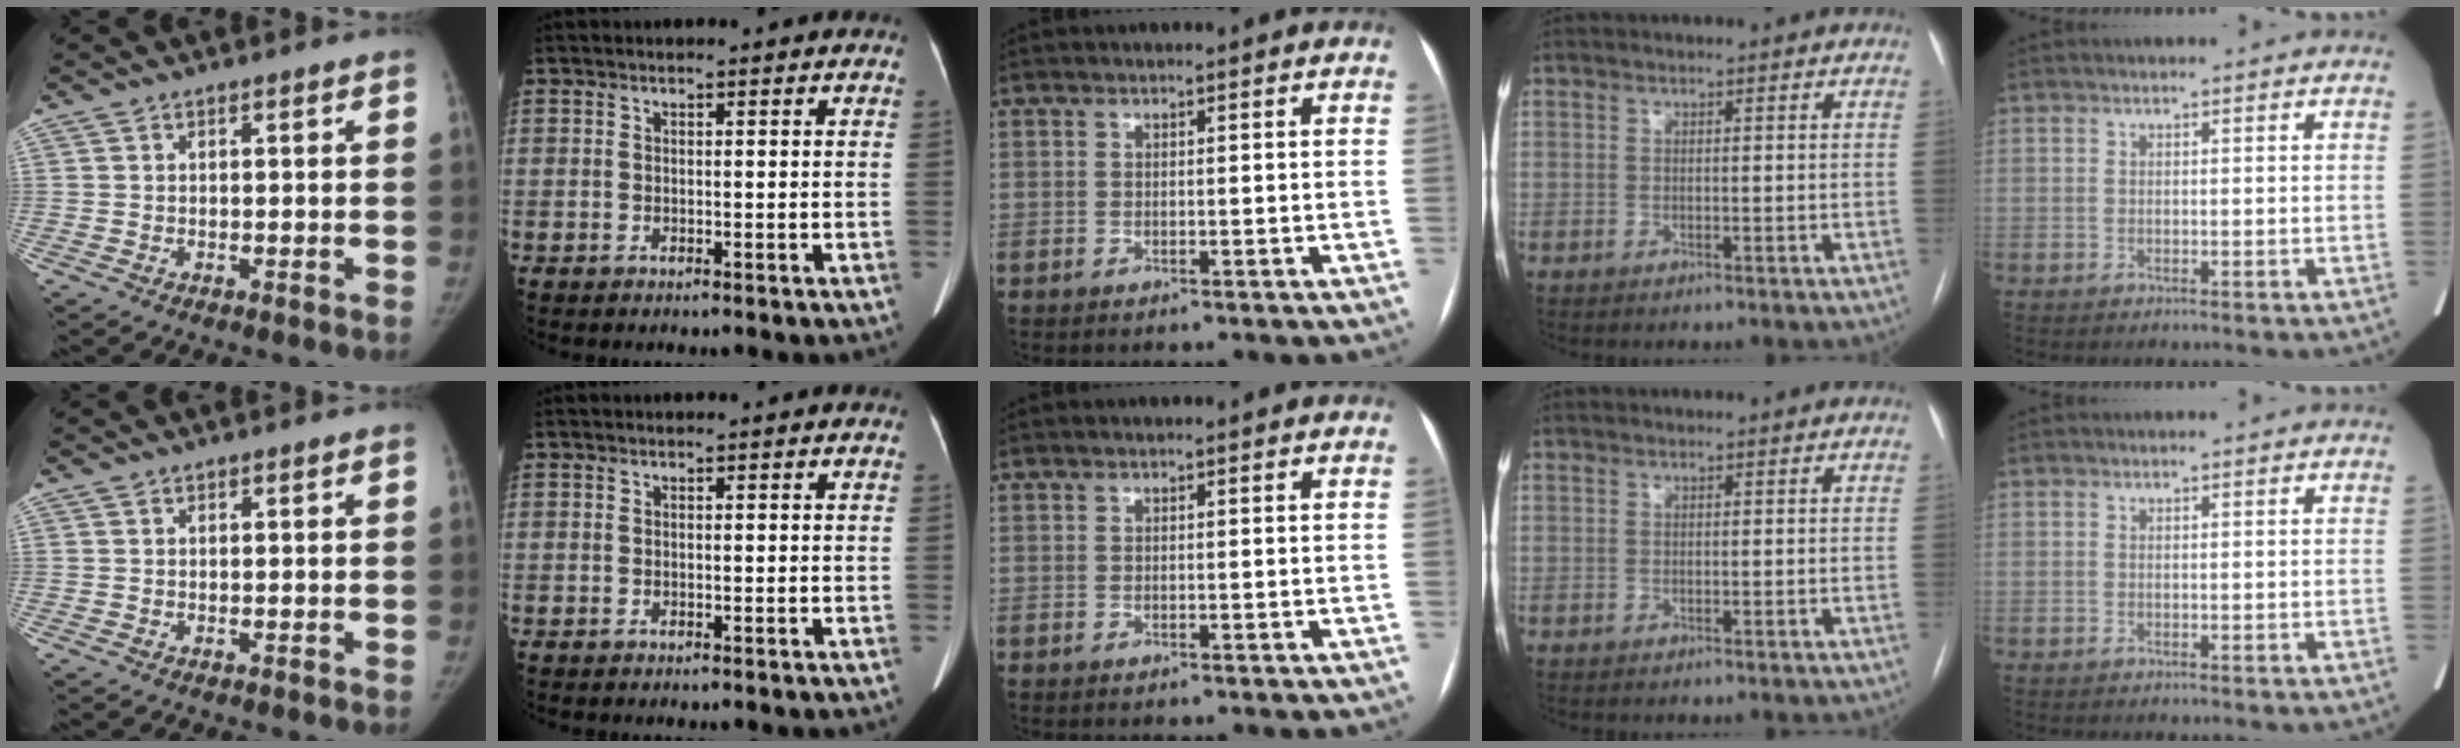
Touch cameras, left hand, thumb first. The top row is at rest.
{}